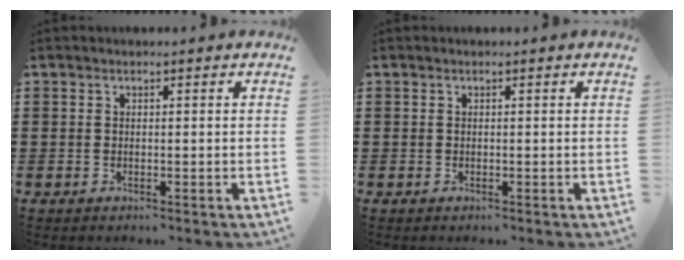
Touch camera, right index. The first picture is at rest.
{"total": 0.0}